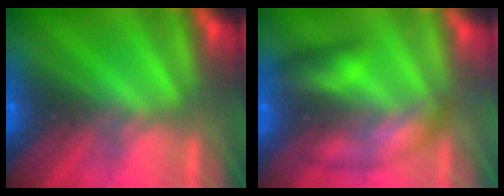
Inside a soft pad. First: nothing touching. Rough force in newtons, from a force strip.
{"total": 2.6}